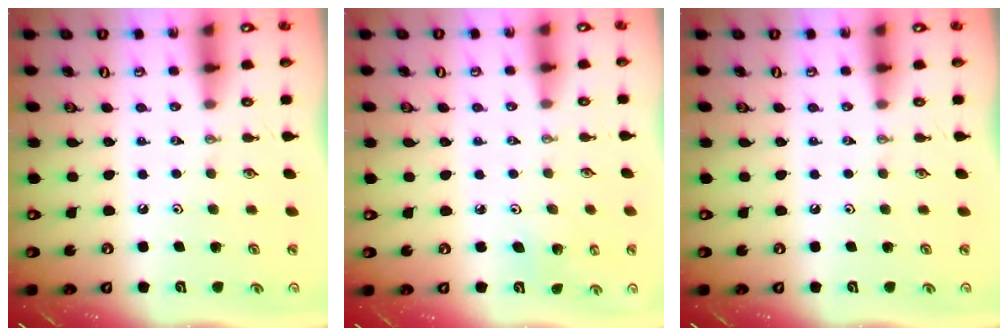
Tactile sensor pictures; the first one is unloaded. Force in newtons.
{"total": 3.7, "press": 3.7, "slide": 0.4}
{"total": 0.0}